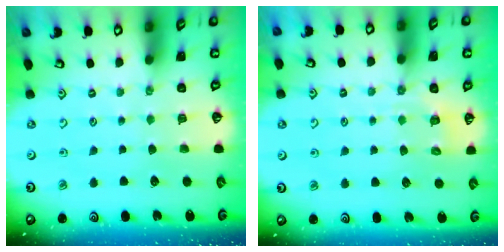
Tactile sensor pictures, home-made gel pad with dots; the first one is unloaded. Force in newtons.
{"total": 4.4, "press": 4.1, "slide": 1.5}